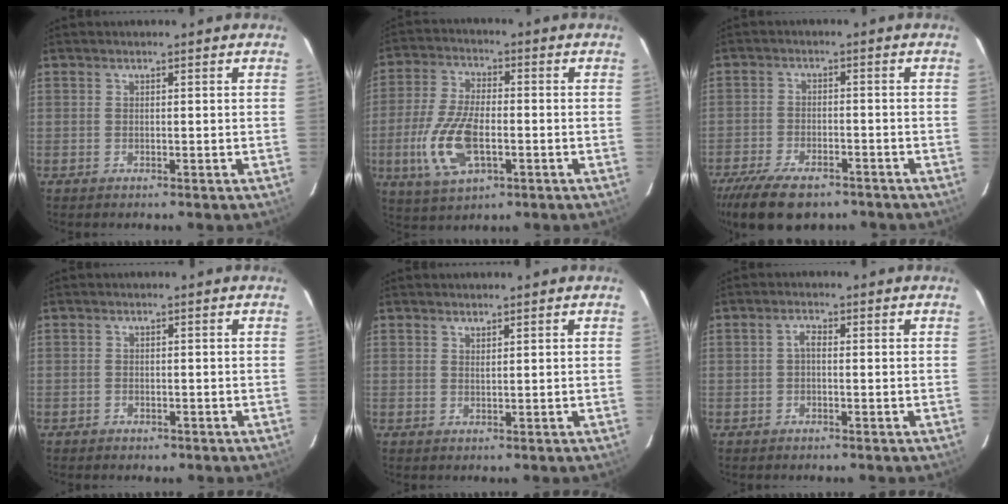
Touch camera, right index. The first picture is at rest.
{"total": 13.0, "force": [-3.5, 6.0, 11.0], "torque": [-0.237, -0.006, -0.061]}
{"total": 13.6, "force": [-10.1, 5.6, 7.2], "torque": [-0.171, -0.031, -0.168]}
{"total": 1.7, "force": [-1.0, 1.2, 0.4], "torque": [-0.011, 0.003, -0.011]}
{"total": 0.9, "force": [0.9, 0.0, 0.4], "torque": [-0.007, -0.001, 0.015]}
{"total": 1.4, "force": [-0.3, 0.7, 1.2], "torque": [-0.025, 0.008, -0.008]}